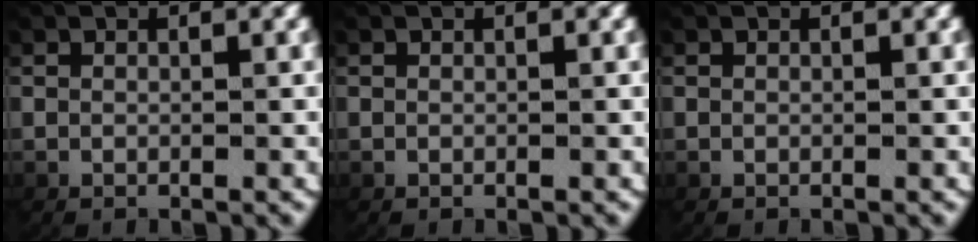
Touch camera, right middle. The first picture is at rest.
{"total": 0.0}
{"total": 0.0}